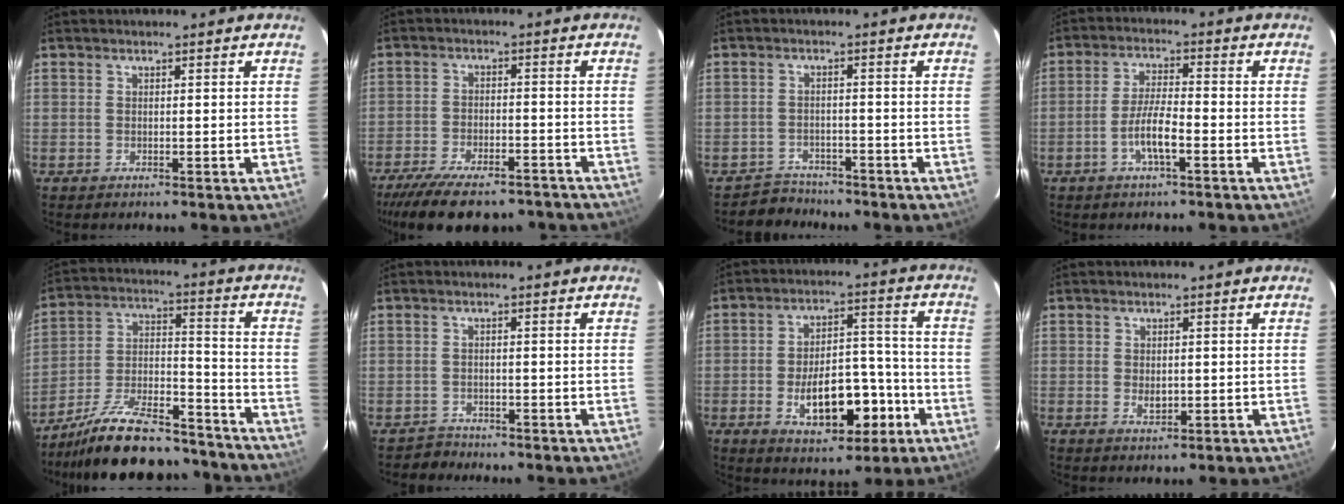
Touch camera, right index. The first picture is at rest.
{"total": 17.9, "force": [-14.6, 5.6, 8.6], "torque": [-0.180, -0.026, -0.213]}
{"total": 4.0, "force": [-3.4, 1.8, -0.6], "torque": [0.000, 0.014, -0.059]}
{"total": 5.7, "force": [-2.6, 0.9, 5.0], "torque": [-0.102, 0.003, -0.050]}
{"total": 23.0, "force": [-19.3, 6.7, 10.7], "torque": [-0.196, 0.007, -0.287]}
{"total": 2.0, "force": [-1.7, 0.9, -0.6], "torque": [0.007, 0.009, -0.029]}
{"total": 13.7, "force": [-5.3, 7.0, 10.5], "torque": [-0.180, 0.024, -0.059]}
{"total": 2.3, "force": [-0.3, 1.6, 1.7], "torque": [-0.028, -0.002, -0.002]}